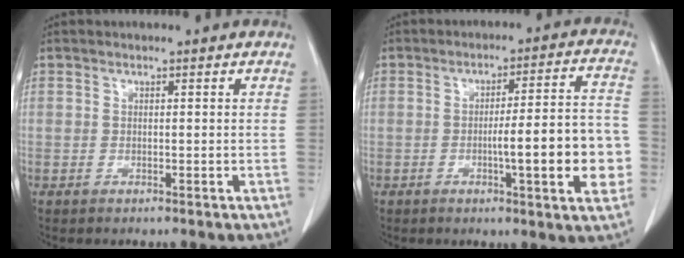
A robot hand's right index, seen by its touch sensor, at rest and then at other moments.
{"total": 12.8, "force": [-2.6, 1.4, 12.4], "torque": [-0.164, 0.014, -0.035]}